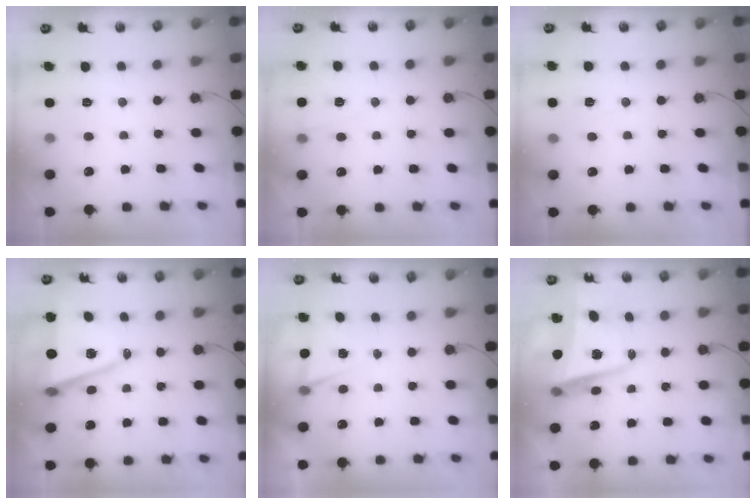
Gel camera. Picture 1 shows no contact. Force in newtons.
{"total": 5.0, "press": 2.7, "slide": 4.2}
{"total": 3.3, "press": 3.0, "slide": 1.5}
{"total": 10.1, "press": 9.3, "slide": 4.0}
{"total": 4.7, "press": 1.3, "slide": 4.5}
{"total": 7.4, "press": 7.2, "slide": 1.3}